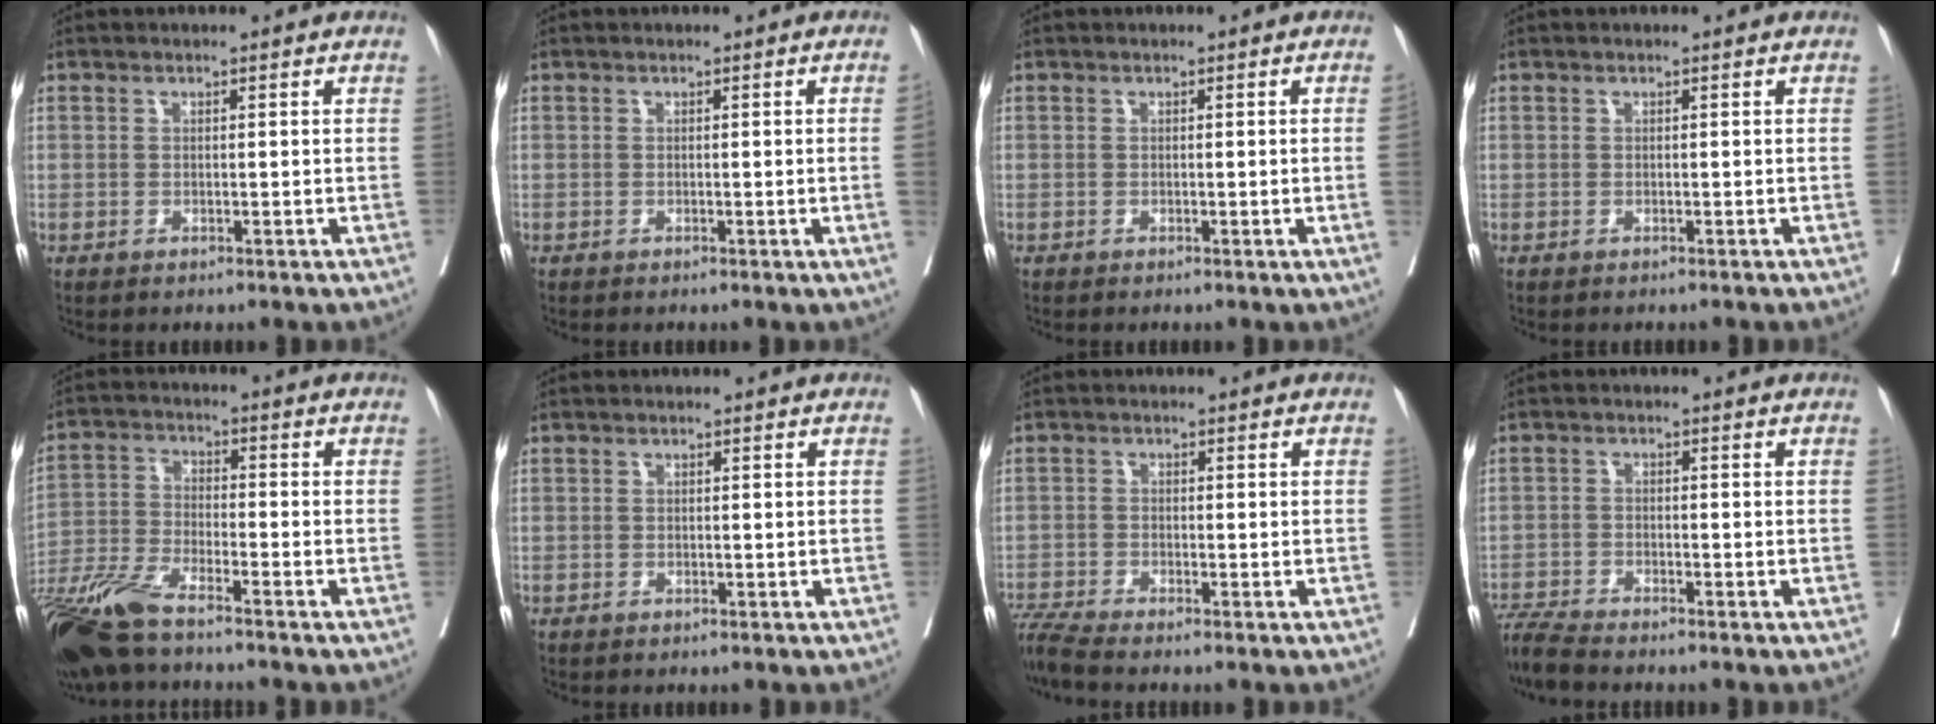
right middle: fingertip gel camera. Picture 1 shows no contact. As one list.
[{"total": 1.9, "force": [-0.1, -0.8, 1.7], "torque": [-0.025, -0.003, 0.002]}, {"total": 1.5, "force": [-0.1, -0.6, 1.4], "torque": [-0.020, -0.002, 0.001]}, {"total": 0.7, "force": [-0.7, 0.2, 0.1], "torque": [-0.004, -0.001, -0.014]}, {"total": 11.6, "force": [-9.1, 1.7, 7.0], "torque": [-0.142, -0.031, -0.176]}, {"total": 0.0}, {"total": 3.6, "force": [-3.3, -1.0, 1.0], "torque": [-0.026, -0.017, -0.070]}, {"total": 4.2, "force": [-4.0, -0.5, 1.0], "torque": [-0.018, -0.020, -0.077]}]